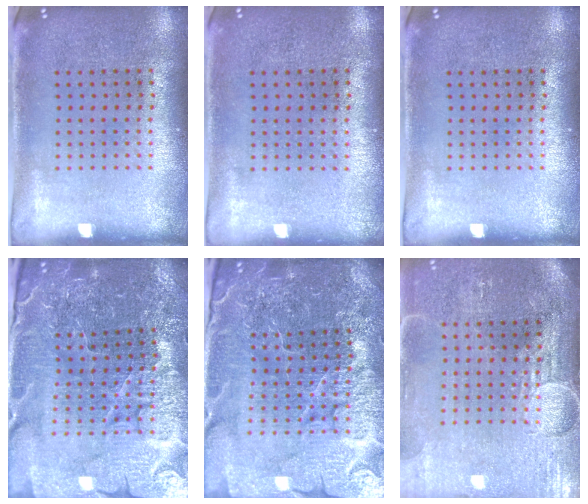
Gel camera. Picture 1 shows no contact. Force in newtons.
{"total": 0.0}
{"total": 0.0}
{"total": 4.9, "press": 4.7, "slide": 1.4}
{"total": 5.9, "press": 5.3, "slide": 2.6}
{"total": 3.7, "press": 3.4, "slide": 1.5}